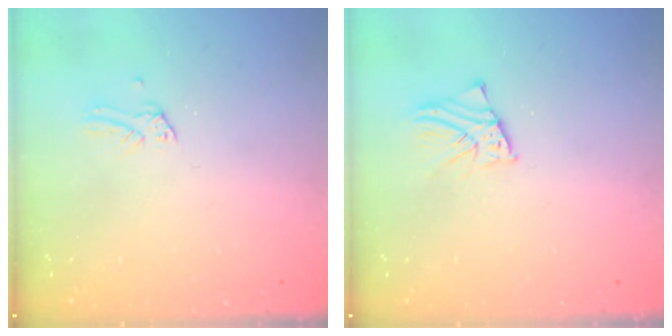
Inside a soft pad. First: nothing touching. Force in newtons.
{"total": 2.6, "press": 2.6, "slide": 0.1}